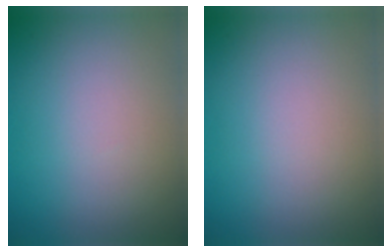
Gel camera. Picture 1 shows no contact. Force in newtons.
{"total": 0.0}